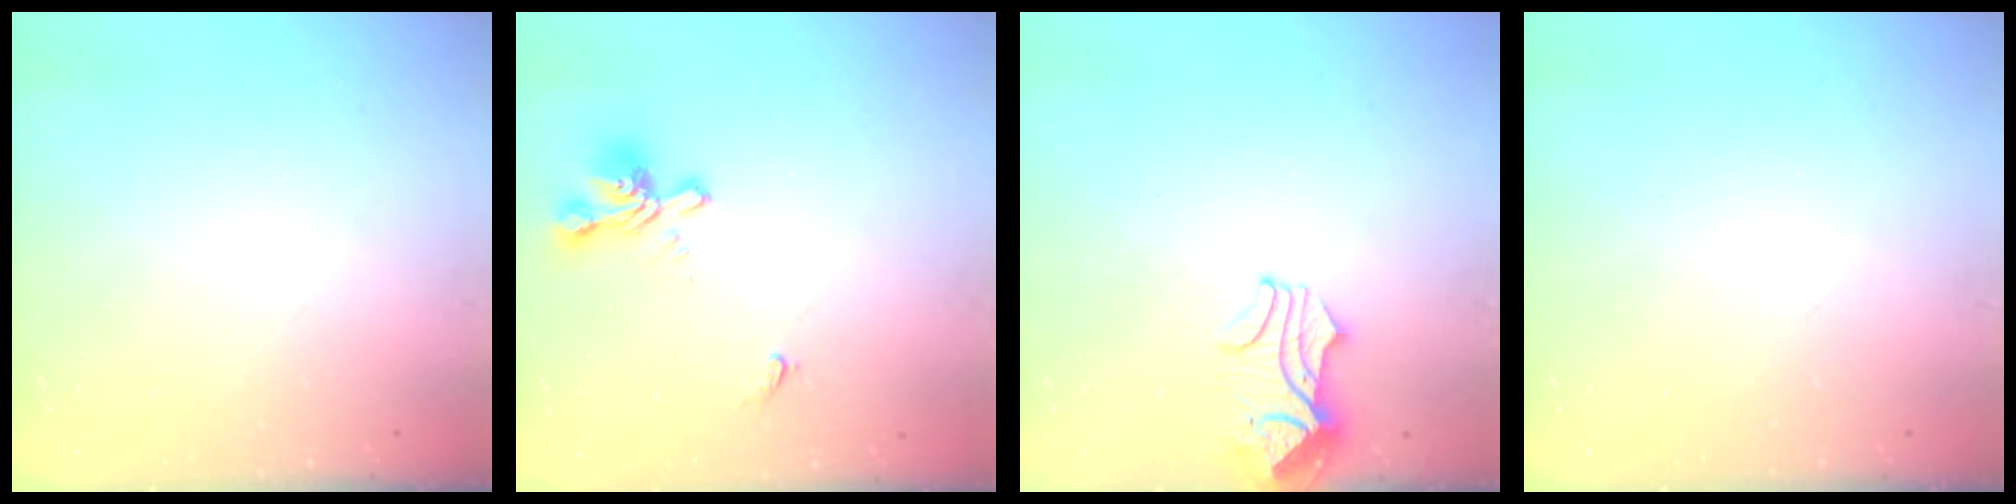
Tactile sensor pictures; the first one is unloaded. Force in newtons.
{"total": 1.8, "press": 1.4, "slide": 1.2}
{"total": 2.7, "press": 2.6, "slide": 0.5}
{"total": 0.0}